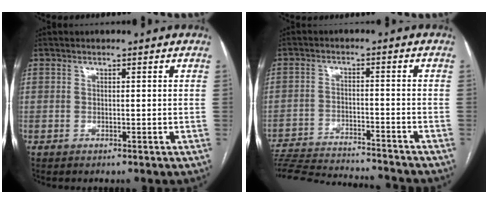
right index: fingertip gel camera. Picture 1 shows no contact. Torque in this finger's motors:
{"motor_torque": [-1.21, -0.93, -0.23, 0.09]}